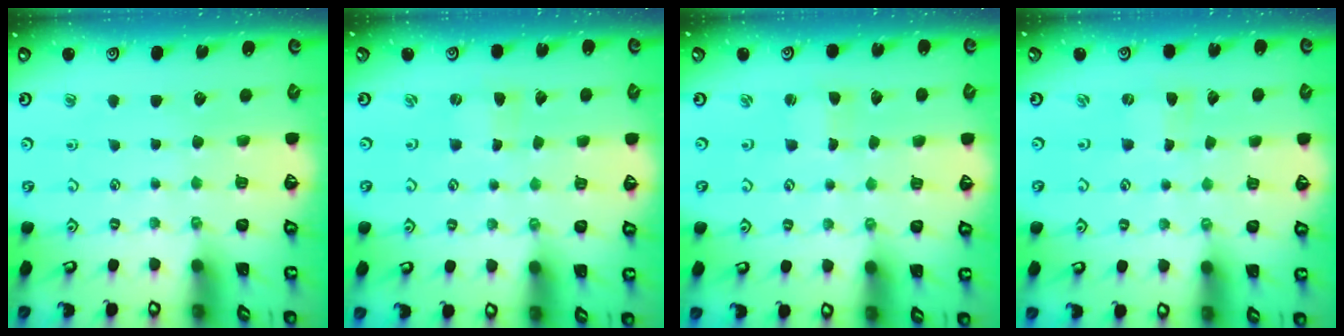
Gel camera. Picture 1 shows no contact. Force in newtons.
{"total": 0.0}
{"total": 1.1, "press": 1.1, "slide": 0.0}
{"total": 0.0}